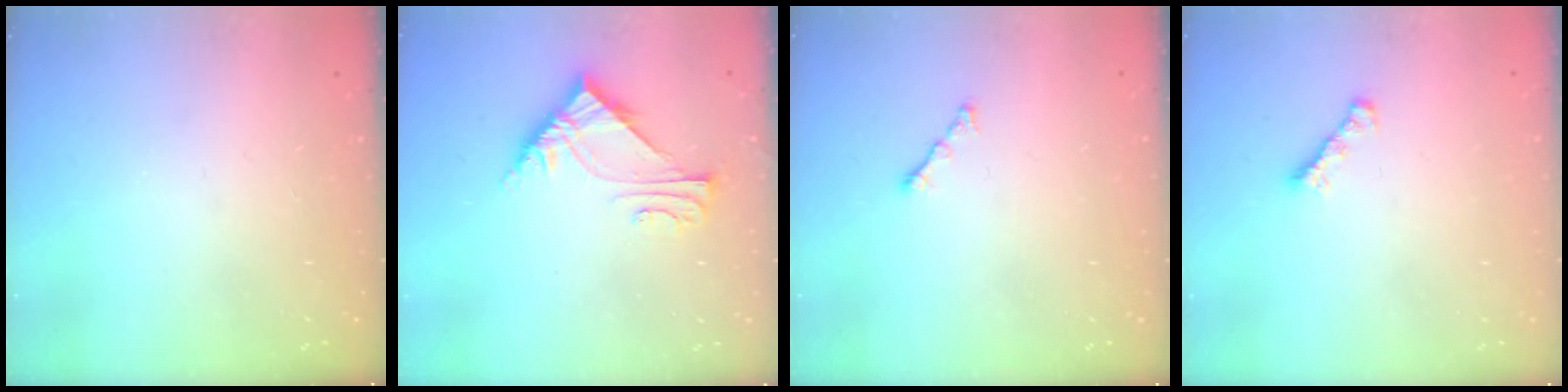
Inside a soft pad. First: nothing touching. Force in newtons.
{"total": 7.0, "press": 7.0, "slide": 0.4}
{"total": 1.7, "press": 1.6, "slide": 0.6}
{"total": 1.6, "press": 1.4, "slide": 0.6}